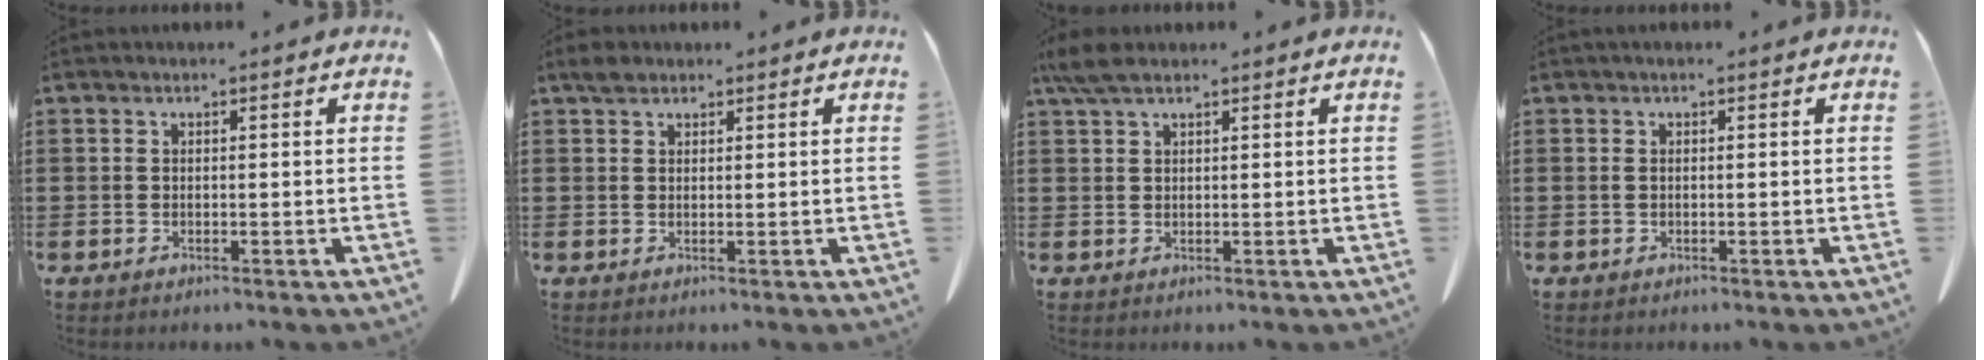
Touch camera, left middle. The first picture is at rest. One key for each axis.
{"total": 1.9, "fx": 1.4, "fy": 1.0, "fz": 0.7, "tx": -0.010, "ty": 0.001, "tz": 0.026}
{"total": 3.4, "fx": 2.2, "fy": 1.0, "fz": 2.4, "tx": -0.053, "ty": 0.005, "tz": 0.040}
{"total": 0.8, "fx": 0.0, "fy": 0.2, "fz": 0.8, "tx": -0.017, "ty": 0.000, "tz": 0.000}